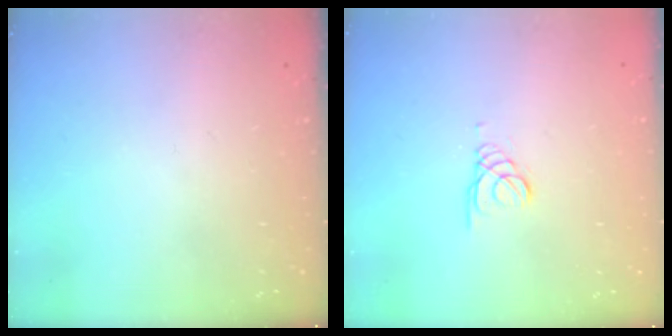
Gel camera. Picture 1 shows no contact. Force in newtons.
{"total": 1.0, "press": 1.0, "slide": 0.1}